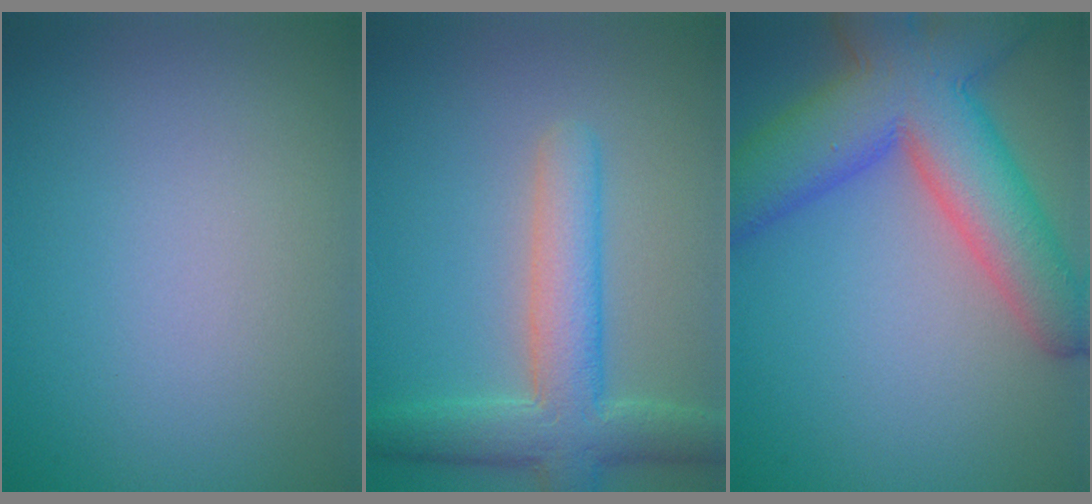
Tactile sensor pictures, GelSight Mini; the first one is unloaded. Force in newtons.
{"total": 5.8, "press": 5.8, "slide": 0.4}
{"total": 10.4, "press": 10.4, "slide": 0.4}